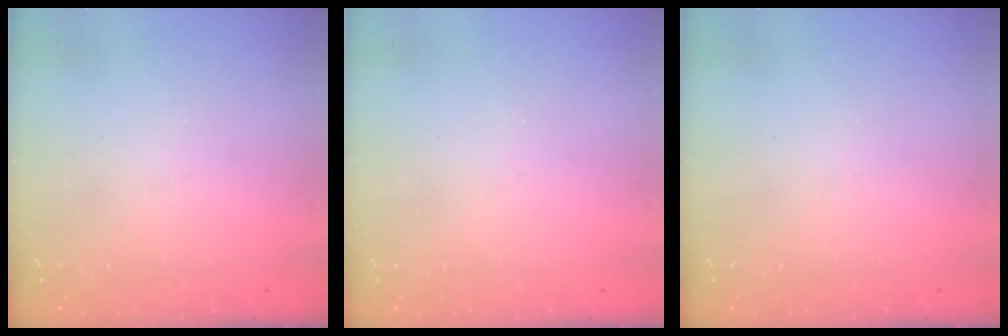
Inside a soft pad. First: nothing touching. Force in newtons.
{"total": 0.0}
{"total": 0.0}